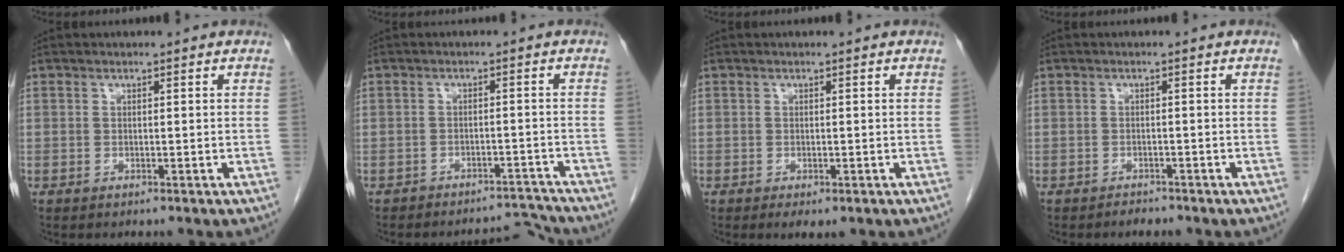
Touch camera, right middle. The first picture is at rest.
{"total": 4.2, "force": [-4.1, 0.6, -1.0], "torque": [0.026, 0.020, -0.059]}
{"total": 1.9, "force": [-1.0, 0.8, 1.3], "torque": [-0.018, -0.003, -0.007]}
{"total": 1.2, "force": [-1.1, 0.4, 0.1], "torque": [-0.008, -0.001, -0.017]}